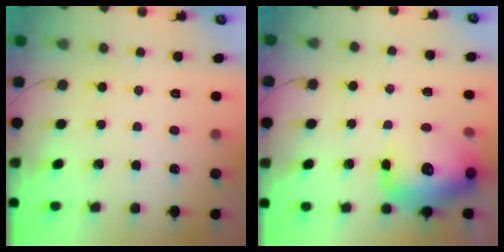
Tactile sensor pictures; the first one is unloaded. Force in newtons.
{"total": 16.8, "press": 16.5, "slide": 3.2}